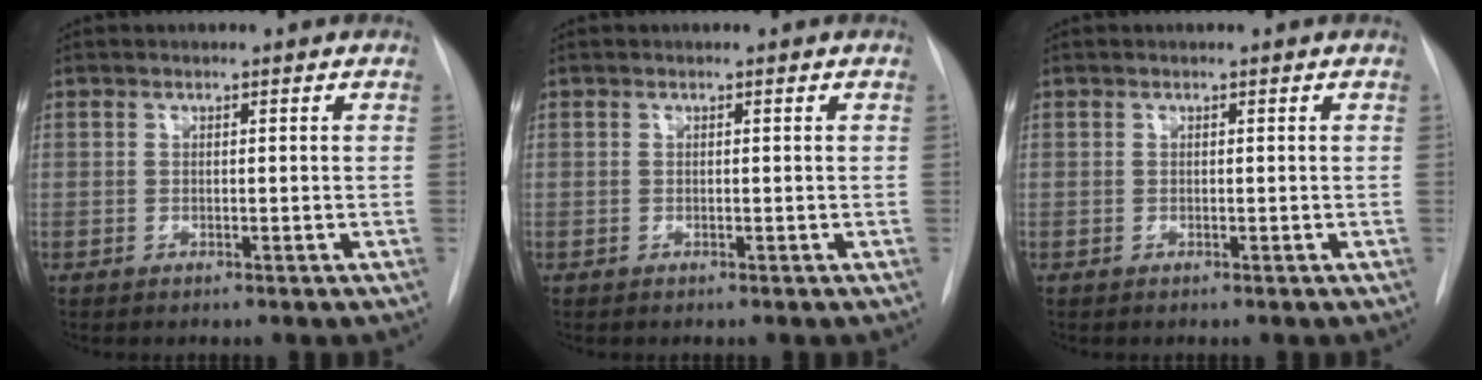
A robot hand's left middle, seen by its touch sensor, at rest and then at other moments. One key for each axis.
{"total": 0.0}
{"total": 0.0}